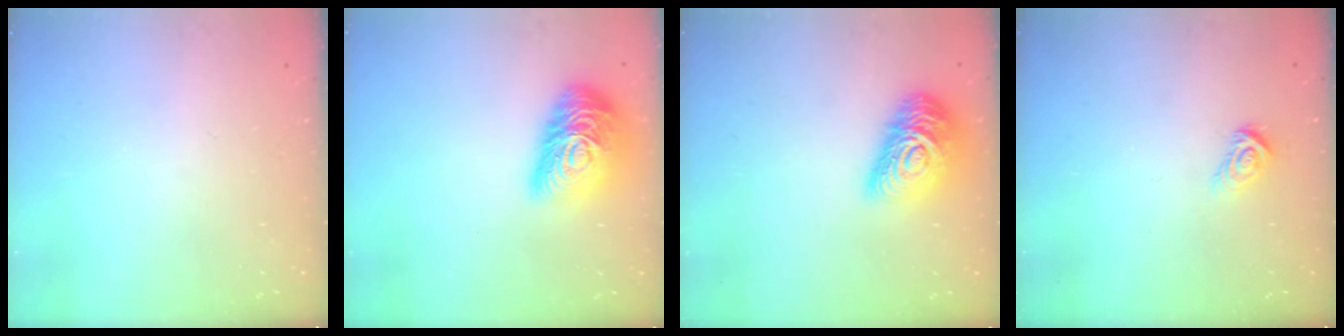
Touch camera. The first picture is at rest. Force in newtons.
{"total": 17.2, "press": 17.2, "slide": 1.1}
{"total": 16.9, "press": 16.9, "slide": 1.2}
{"total": 5.5, "press": 5.5, "slide": 0.4}